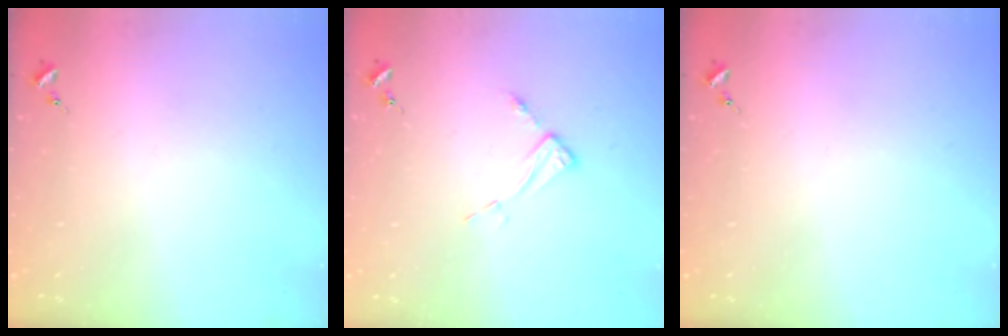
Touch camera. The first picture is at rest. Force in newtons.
{"total": 5.3, "press": 5.2, "slide": 0.1}
{"total": 0.0}